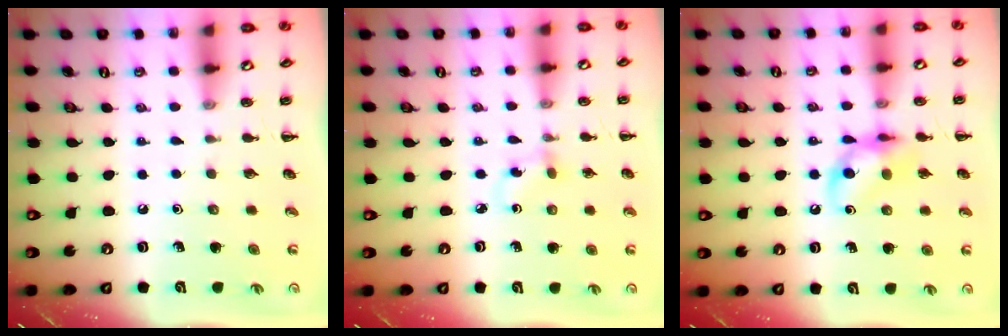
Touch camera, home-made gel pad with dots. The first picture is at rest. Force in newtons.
{"total": 1.6, "press": 1.4, "slide": 0.7}
{"total": 12.5, "press": 12.3, "slide": 2.1}